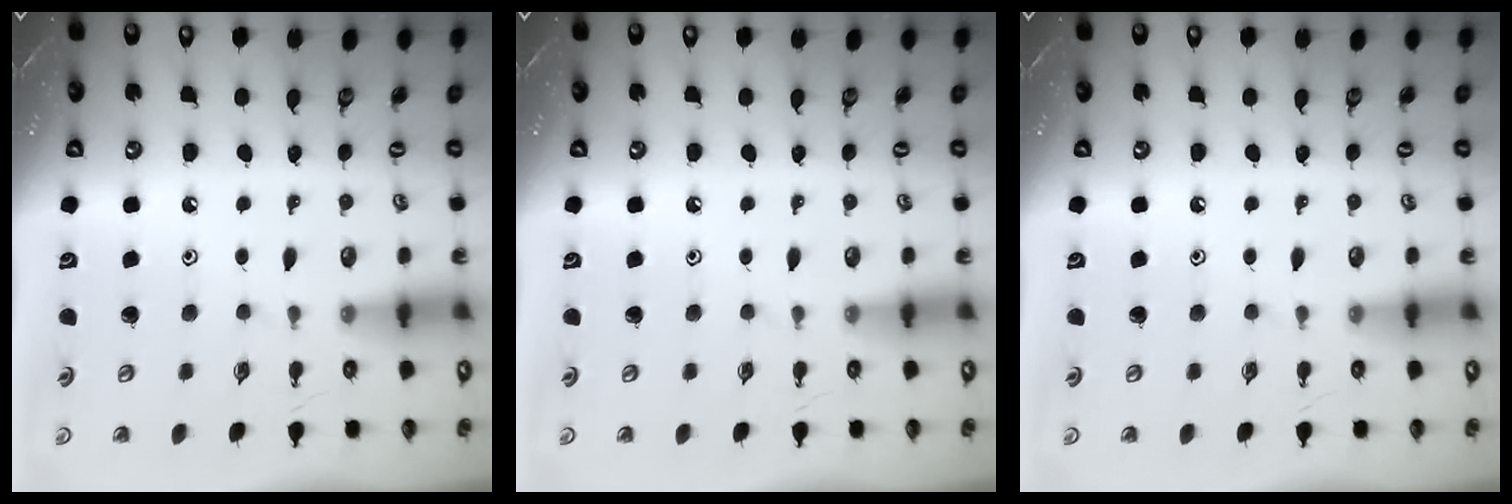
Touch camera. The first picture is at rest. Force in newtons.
{"total": 0.0}
{"total": 0.0}